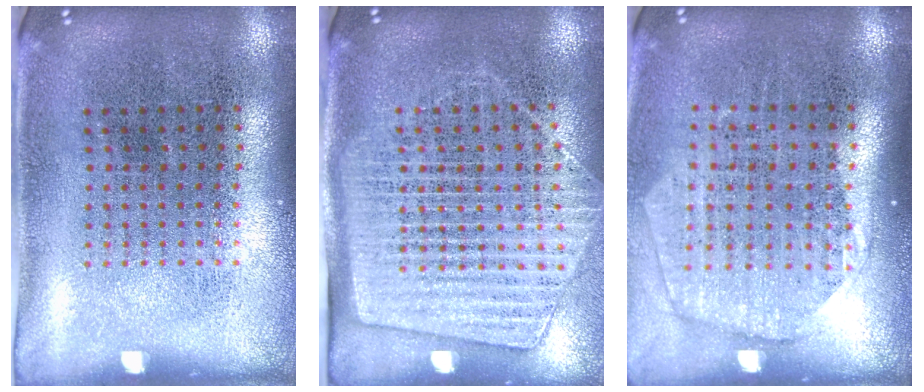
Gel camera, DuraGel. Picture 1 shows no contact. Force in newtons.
{"total": 1.7, "press": 1.4, "slide": 1.0}
{"total": 1.8, "press": 1.5, "slide": 0.9}